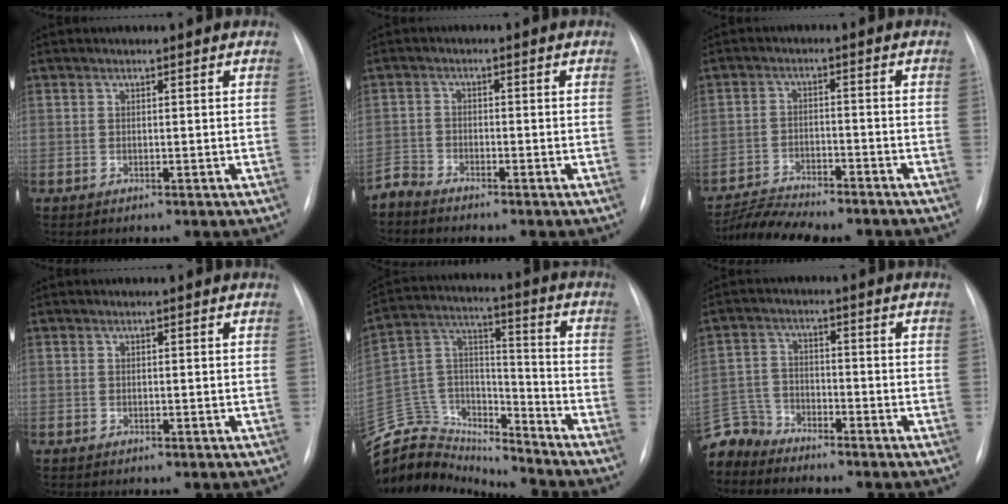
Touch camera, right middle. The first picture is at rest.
{"total": 2.4, "force": [-2.4, 0.1, -0.4], "torque": [0.012, -0.012, -0.048]}
{"total": 9.2, "force": [-8.7, 1.0, 2.8], "torque": [-0.044, 0.001, -0.138]}
{"total": 0.0}
{"total": 18.6, "force": [-17.9, 4.6, 2.1], "torque": [-0.051, 0.070, -0.300]}
{"total": 8.7, "force": [-8.4, 2.4, 0.0], "torque": [-0.011, 0.010, -0.170]}